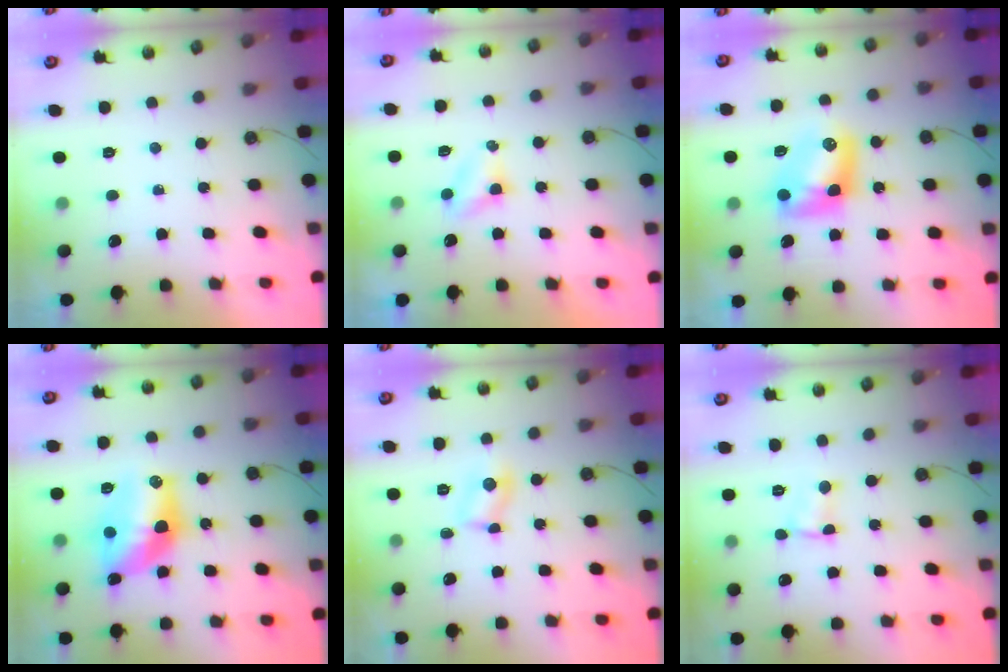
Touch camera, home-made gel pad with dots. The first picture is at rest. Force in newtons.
{"total": 3.7, "press": 3.7, "slide": 0.6}
{"total": 9.9, "press": 9.9, "slide": 0.6}
{"total": 13.7, "press": 13.6, "slide": 1.2}
{"total": 3.5, "press": 3.5, "slide": 0.4}
{"total": 2.0, "press": 2.0, "slide": 0.3}